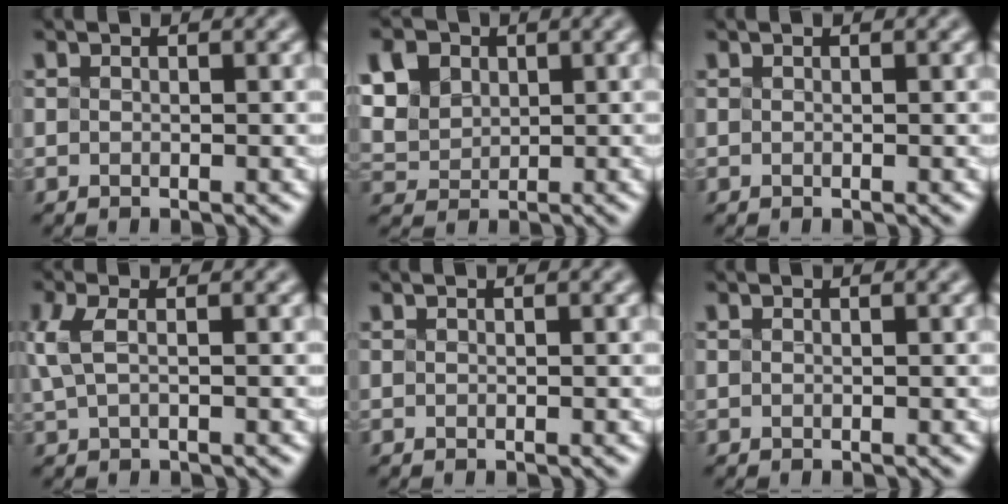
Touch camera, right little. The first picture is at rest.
{"total": 7.7, "force": [3.2, 5.8, 3.9], "torque": [-0.096, 0.029, 0.063]}
{"total": 0.0}
{"total": 1.7, "force": [0.1, 0.5, 1.6], "torque": [-0.044, 0.005, 0.014]}
{"total": 0.0}
{"total": 0.0}